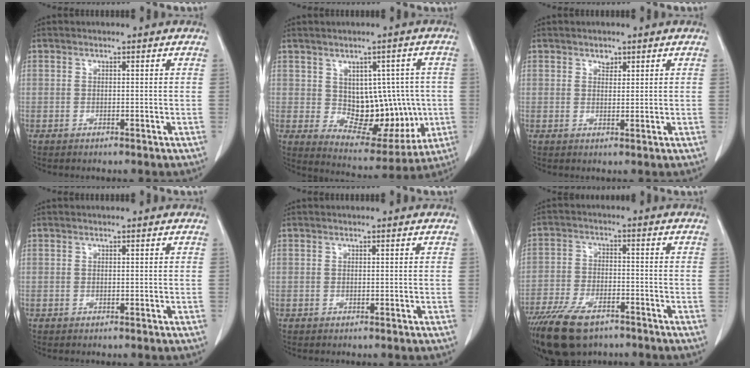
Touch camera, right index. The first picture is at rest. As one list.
[{"total": 13.8, "force": [-0.1, 8.4, 10.9], "torque": [-0.138, 0.024, 0.033]}, {"total": 2.0, "force": [1.2, 1.4, 0.8], "torque": [-0.016, 0.002, 0.023]}, {"total": 0.0}, {"total": 0.0}, {"total": 12.8, "force": [-8.8, 5.6, 7.5], "torque": [-0.148, -0.012, -0.151]}]